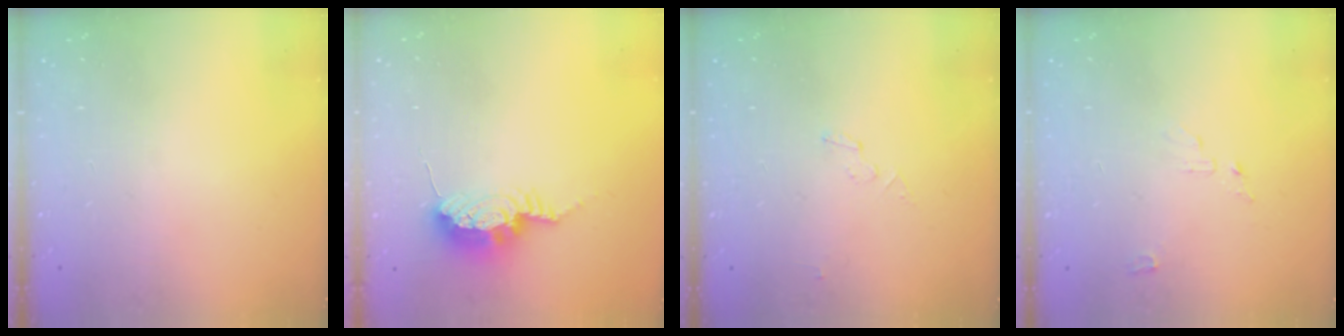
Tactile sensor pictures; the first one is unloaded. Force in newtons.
{"total": 9.1, "press": 9.1, "slide": 0.3}
{"total": 2.9, "press": 2.9, "slide": 0.3}
{"total": 4.7, "press": 4.6, "slide": 0.6}